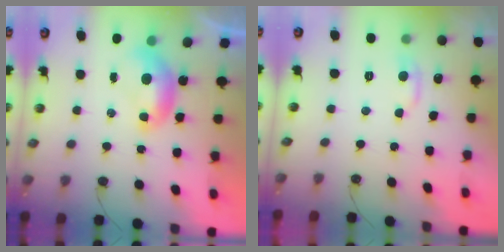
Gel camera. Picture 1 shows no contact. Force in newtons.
{"total": 1.0, "press": 0.4, "slide": 0.9}